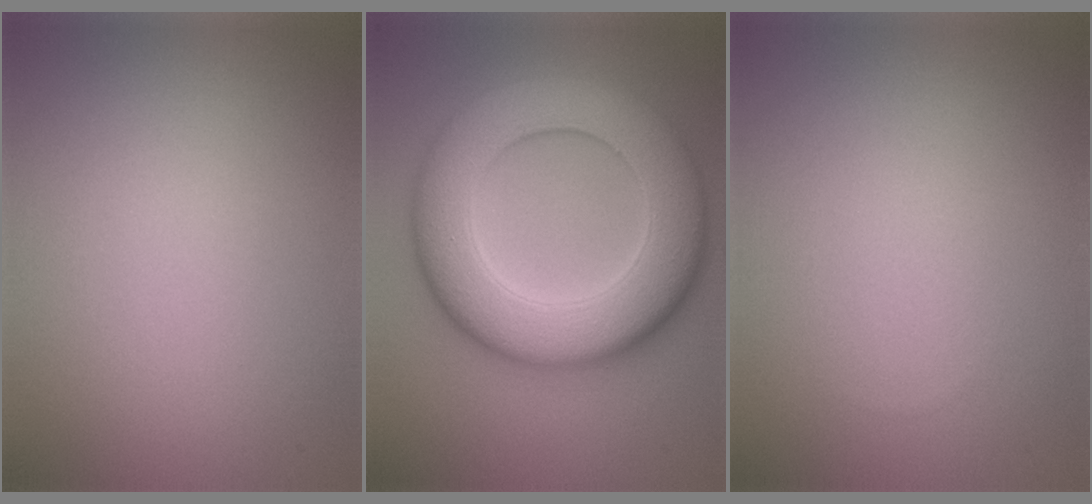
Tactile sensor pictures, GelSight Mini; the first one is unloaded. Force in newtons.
{"total": 11.9, "press": 11.9, "slide": 0.1}
{"total": 0.0}